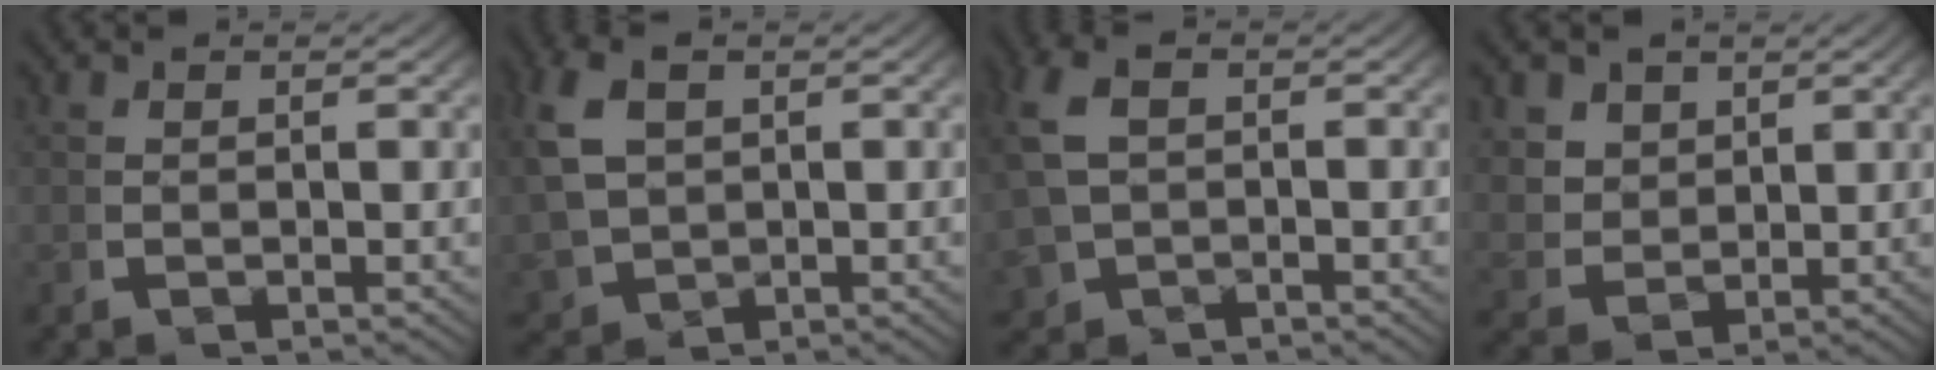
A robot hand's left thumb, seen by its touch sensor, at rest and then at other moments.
{"total": 4.4, "force": [1.0, 3.2, 2.9], "torque": [-0.080, -0.010, 0.034]}
{"total": 3.6, "force": [-0.4, 2.6, 2.5], "torque": [-0.078, -0.012, 0.006]}
{"total": 4.2, "force": [1.9, 3.2, 2.0], "torque": [-0.046, -0.021, 0.048]}